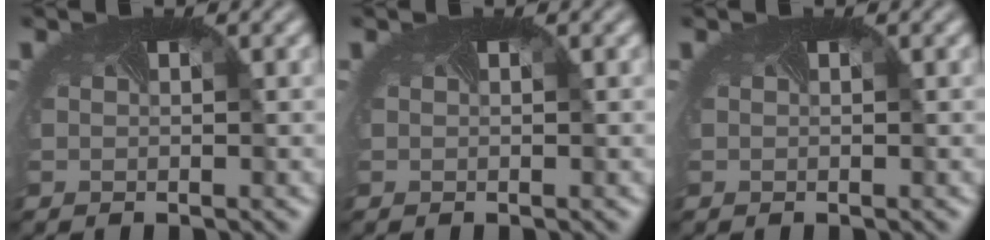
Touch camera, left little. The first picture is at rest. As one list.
[{"total": 0.0}, {"total": 0.0}]